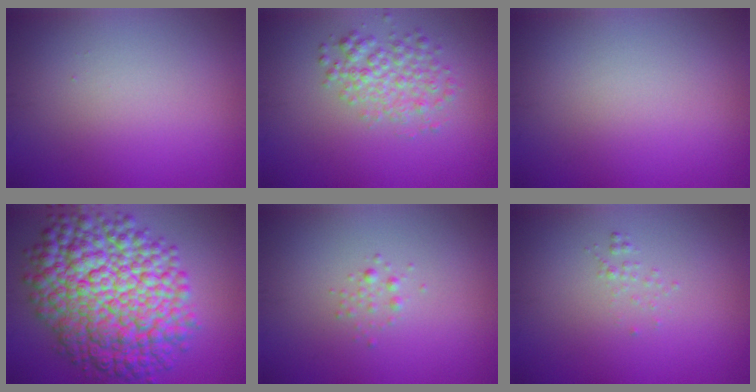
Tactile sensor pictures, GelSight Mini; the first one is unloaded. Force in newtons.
{"total": 3.3, "press": 3.3, "slide": 0.1}
{"total": 0.0}
{"total": 14.1, "press": 14.1, "slide": 0.3}
{"total": 0.8, "press": 0.8, "slide": 0.0}
{"total": 0.6, "press": 0.6, "slide": 0.1}